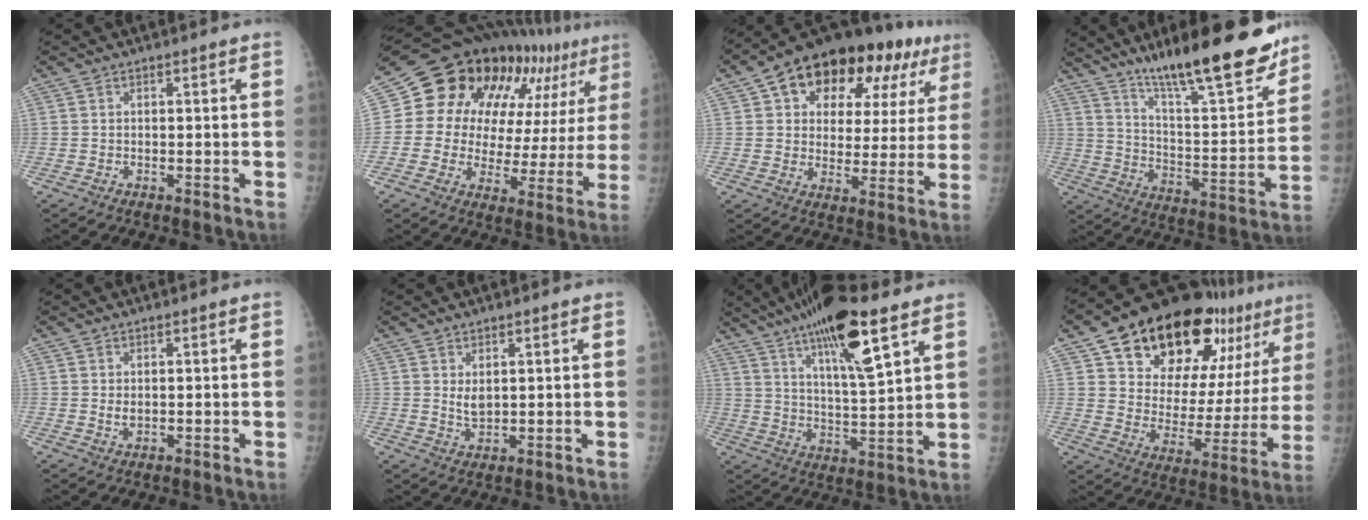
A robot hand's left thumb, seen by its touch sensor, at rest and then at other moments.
{"total": 23.9, "force": [11.7, 12.4, 16.7], "torque": [-0.208, 0.001, 0.169]}
{"total": 23.3, "force": [11.3, 13.0, 15.6], "torque": [-0.182, 0.015, 0.164]}
{"total": 23.1, "force": [17.0, 4.5, 14.9], "torque": [-0.202, -0.088, 0.277]}
{"total": 1.7, "force": [0.3, 1.0, 1.3], "torque": [-0.018, -0.001, 0.009]}
{"total": 3.1, "force": [1.1, 1.6, 2.4], "torque": [-0.036, -0.015, 0.026]}
{"total": 18.2, "force": [10.5, 3.9, 14.3], "torque": [-0.233, -0.040, 0.182]}
{"total": 27.7, "force": [17.7, 12.9, 17.0], "torque": [-0.212, -0.057, 0.264]}